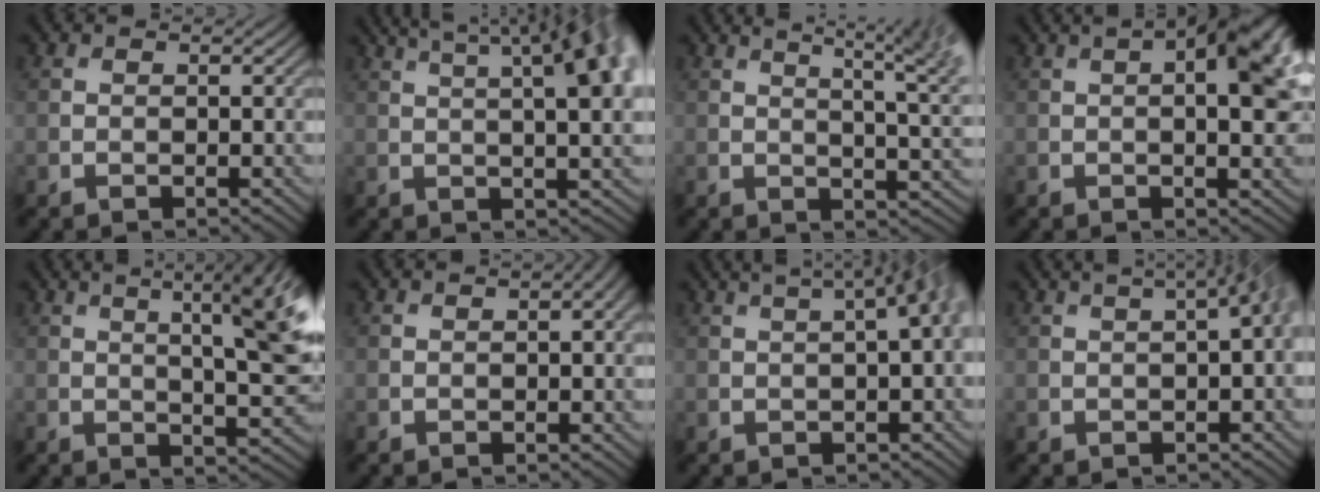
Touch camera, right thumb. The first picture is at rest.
{"total": 13.2, "force": [5.7, 3.9, 11.3], "torque": [-0.145, 0.048, 0.068]}
{"total": 10.6, "force": [5.1, 3.4, 8.6], "torque": [-0.101, 0.026, 0.053]}
{"total": 10.3, "force": [2.3, 4.1, 9.2], "torque": [-0.117, 0.020, 0.020]}
{"total": 9.9, "force": [3.3, 2.1, 9.0], "torque": [-0.105, 0.020, 0.047]}
{"total": 2.3, "force": [0.6, 0.9, 2.0], "torque": [-0.025, 0.007, 0.005]}
{"total": 8.9, "force": [2.6, 3.4, 7.8], "torque": [-0.065, 0.055, 0.013]}
{"total": 6.9, "force": [1.5, 2.7, 6.2], "torque": [-0.048, 0.036, 0.008]}